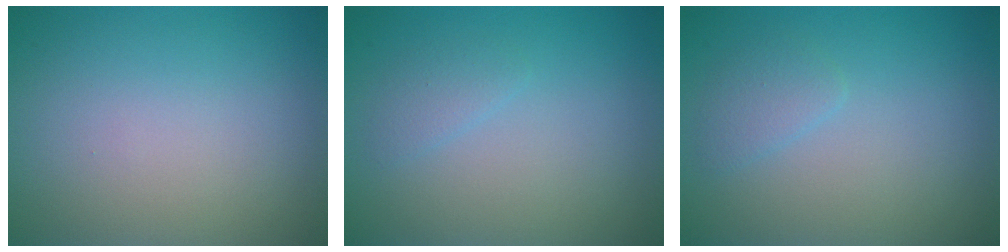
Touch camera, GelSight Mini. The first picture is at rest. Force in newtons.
{"total": 1.1, "press": 1.1, "slide": 0.1}
{"total": 1.3, "press": 1.3, "slide": 0.1}